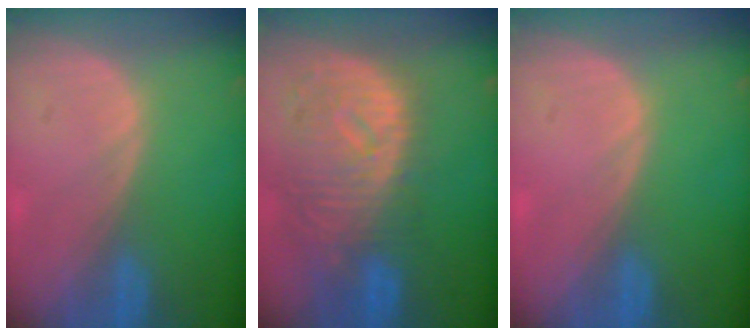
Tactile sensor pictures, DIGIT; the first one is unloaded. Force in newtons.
{"total": 11.4, "press": 9.9, "slide": 5.6}
{"total": 0.0}